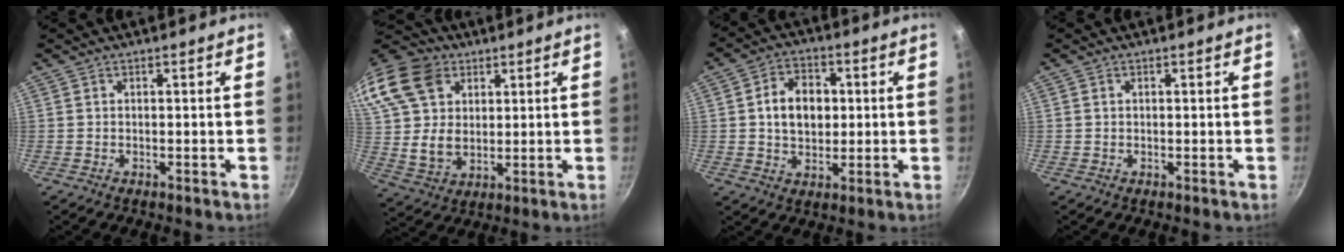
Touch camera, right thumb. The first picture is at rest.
{"total": 23.1, "force": [10.3, 16.7, 12.1], "torque": [-0.268, 0.006, 0.199]}
{"total": 9.5, "force": [0.9, 7.1, 6.2], "torque": [-0.078, 0.009, 0.012]}
{"total": 0.7, "force": [0.2, 0.5, 0.4], "torque": [-0.005, 0.004, 0.003]}